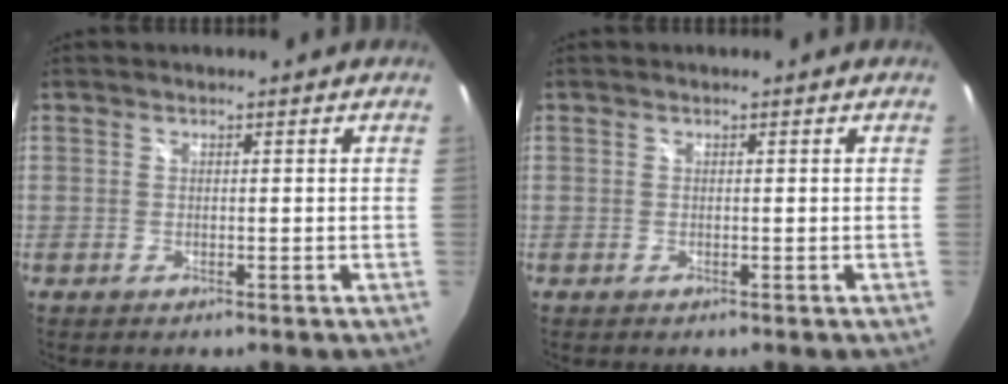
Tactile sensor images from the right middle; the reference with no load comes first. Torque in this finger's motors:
{"motor_torque": [0.00, 0.07, 0.00, 0.00]}